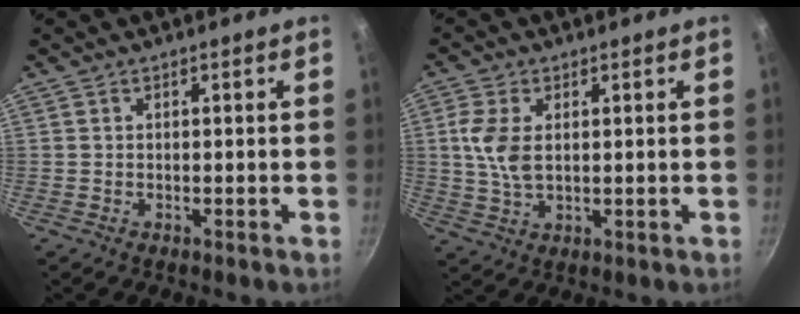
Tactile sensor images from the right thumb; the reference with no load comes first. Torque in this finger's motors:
{"motor_torque": [1.03, 0.87, 1.02, -0.11, 0.26]}